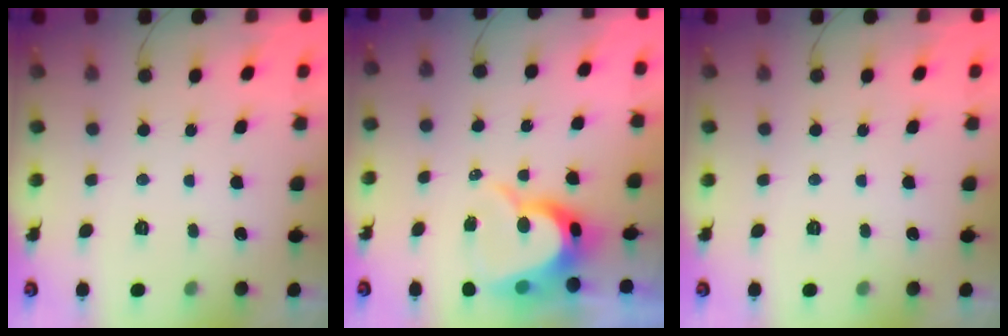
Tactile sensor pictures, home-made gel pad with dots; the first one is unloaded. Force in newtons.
{"total": 9.6, "press": 9.6, "slide": 0.8}
{"total": 0.0}